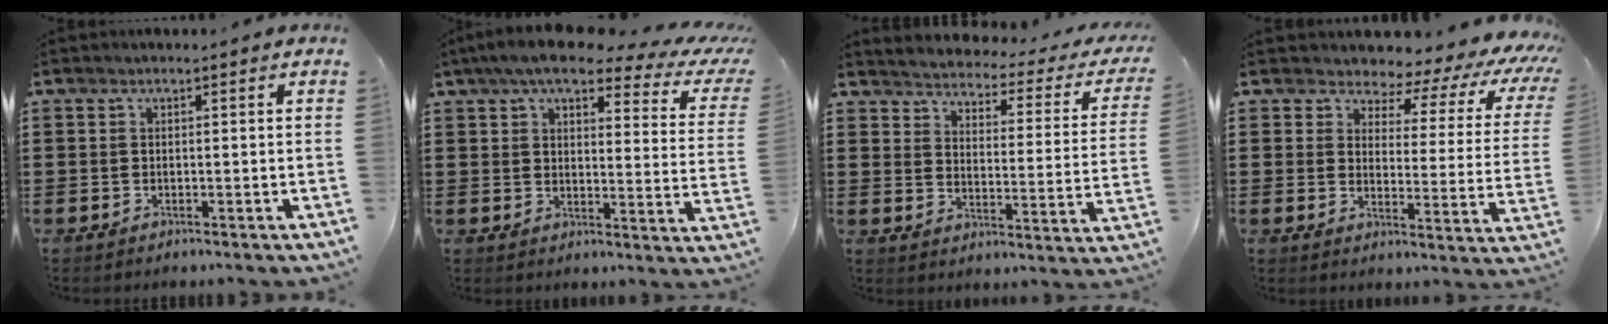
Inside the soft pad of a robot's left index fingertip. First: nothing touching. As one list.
[{"total": 7.5, "force": [5.6, 1.5, 4.8], "torque": [-0.100, -0.022, 0.091]}, {"total": 2.3, "force": [2.2, -0.1, 0.4], "torque": [-0.029, -0.030, 0.027]}, {"total": 4.2, "force": [3.1, 2.2, 1.9], "torque": [-0.045, -0.025, 0.041]}]